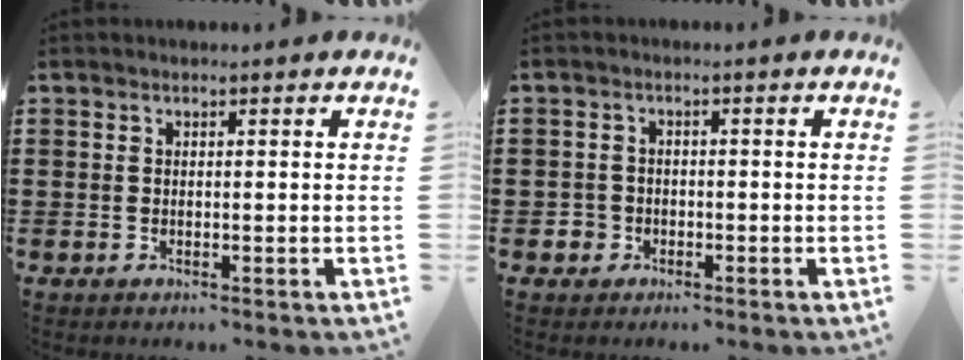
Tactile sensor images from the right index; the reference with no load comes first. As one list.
[{"total": 2.2, "force": [-1.2, 1.8, 0.2], "torque": [-0.011, 0.003, -0.028]}]